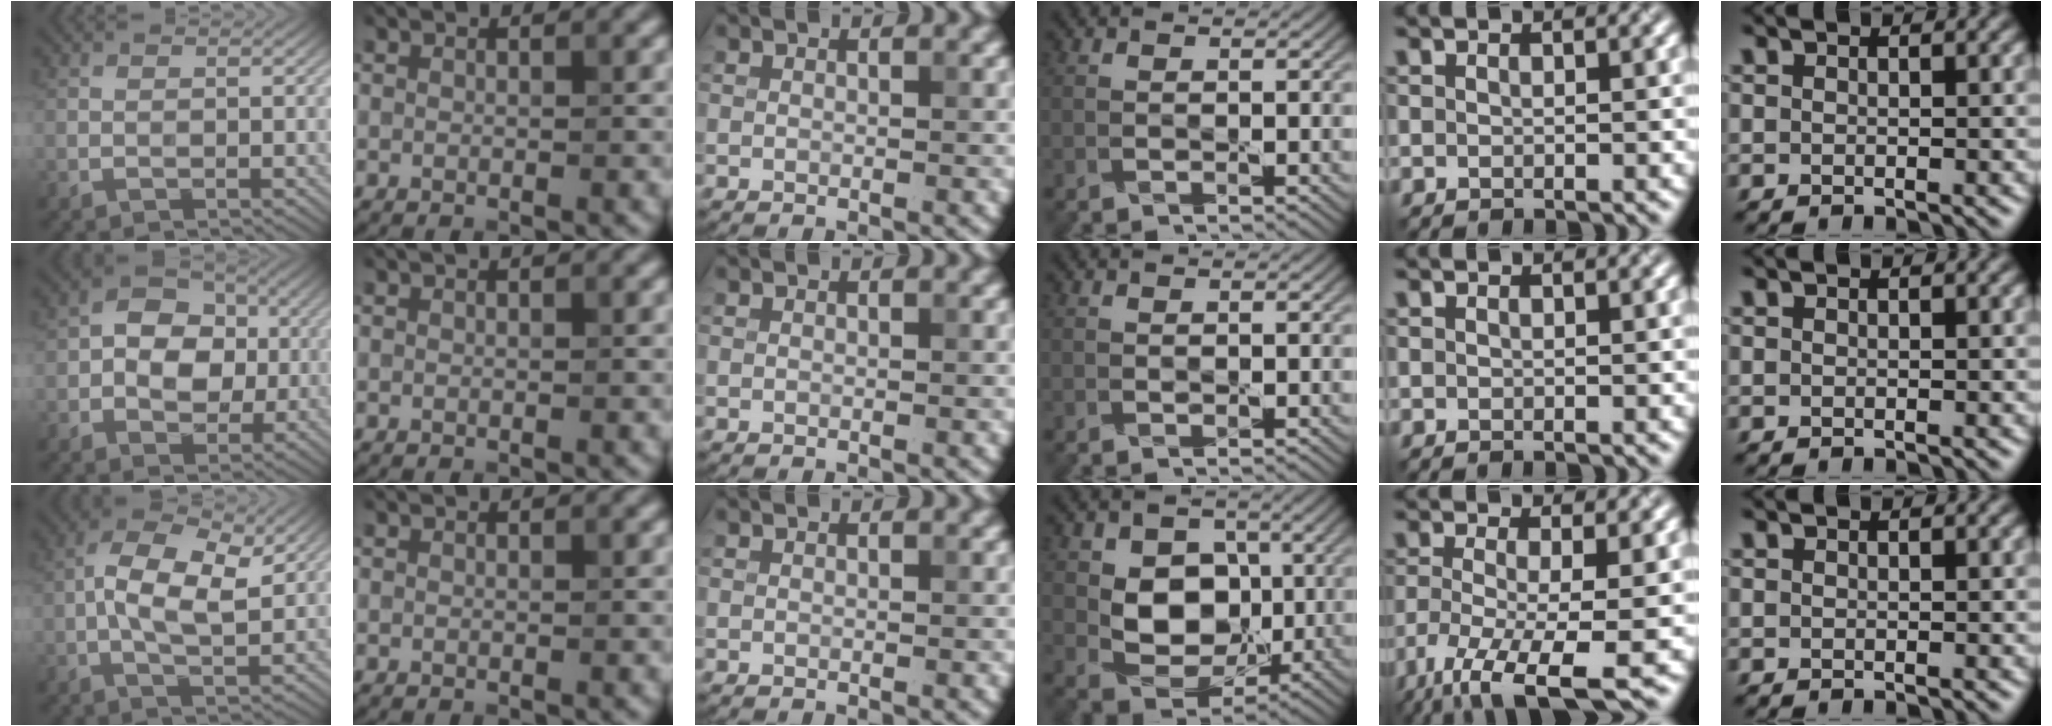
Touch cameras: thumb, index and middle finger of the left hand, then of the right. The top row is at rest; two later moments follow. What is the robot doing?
{"motion": "peel", "object": "envelope seal"}